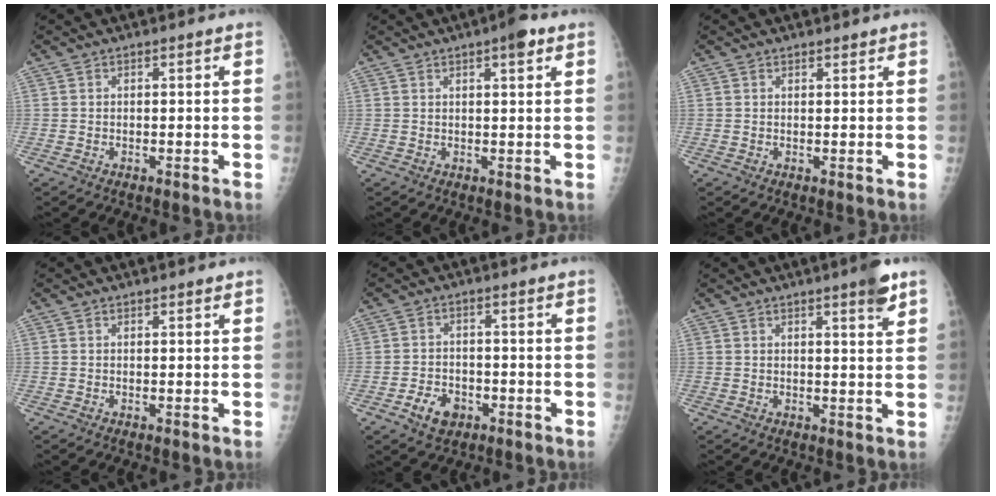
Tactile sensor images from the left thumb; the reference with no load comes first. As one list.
[{"total": 3.9, "force": [2.2, 1.0, 3.1], "torque": [-0.037, -0.006, 0.026]}, {"total": 1.0, "force": [0.9, 0.4, 0.2], "torque": [-0.001, -0.006, 0.012]}, {"total": 0.9, "force": [0.8, 0.3, 0.2], "torque": [-0.002, -0.003, 0.012]}, {"total": 5.1, "force": [-2.3, 3.7, 2.6], "torque": [-0.033, 0.013, -0.034]}, {"total": 4.4, "force": [2.9, 0.4, 3.4], "torque": [-0.040, -0.017, 0.036]}]